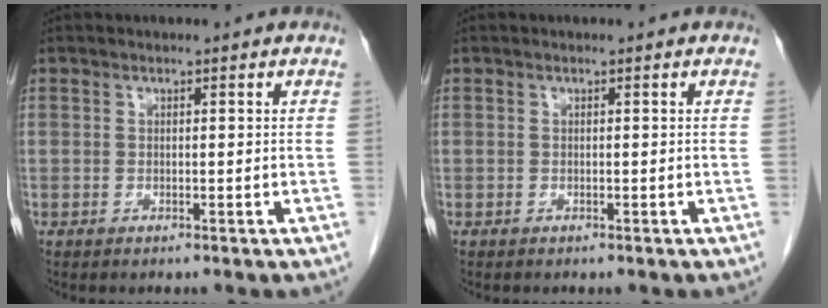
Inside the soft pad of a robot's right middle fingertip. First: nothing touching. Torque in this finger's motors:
{"motor_torque": [-0.13, 0.33, -0.03, -0.01]}